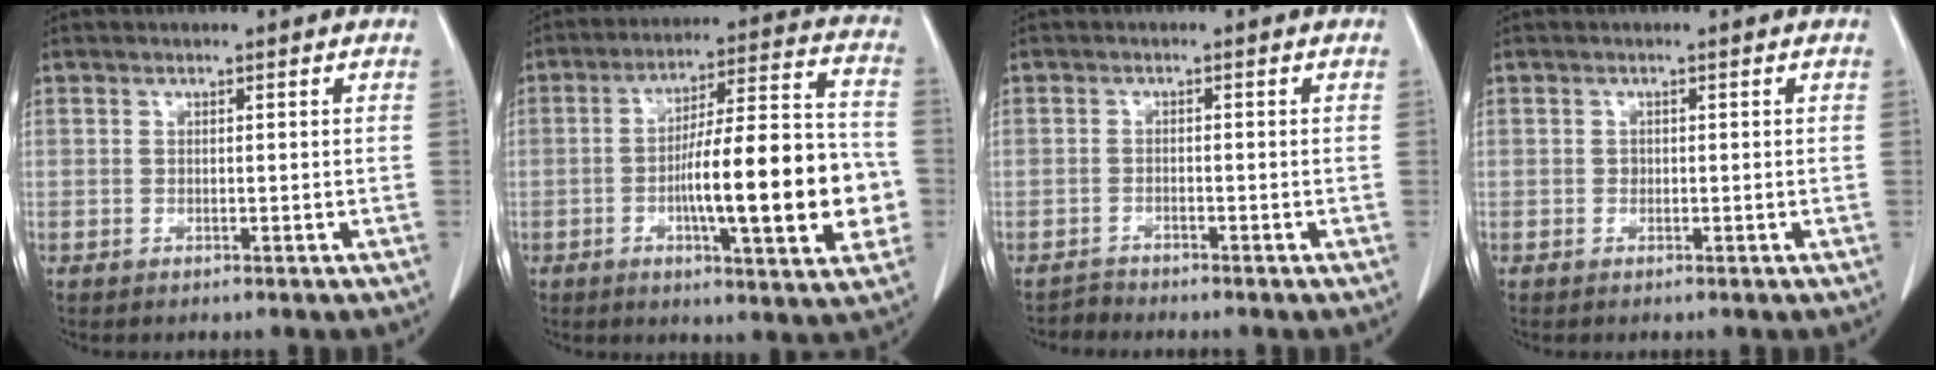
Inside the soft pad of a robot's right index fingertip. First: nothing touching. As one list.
[{"total": 19.1, "force": [-3.7, 3.2, 18.5], "torque": [-0.265, 0.020, -0.051]}, {"total": 1.4, "force": [-1.4, 0.0, -0.5], "torque": [0.013, -0.005, -0.026]}, {"total": 0.5, "force": [0.0, 0.5, 0.2], "torque": [0.001, 0.002, -0.001]}]